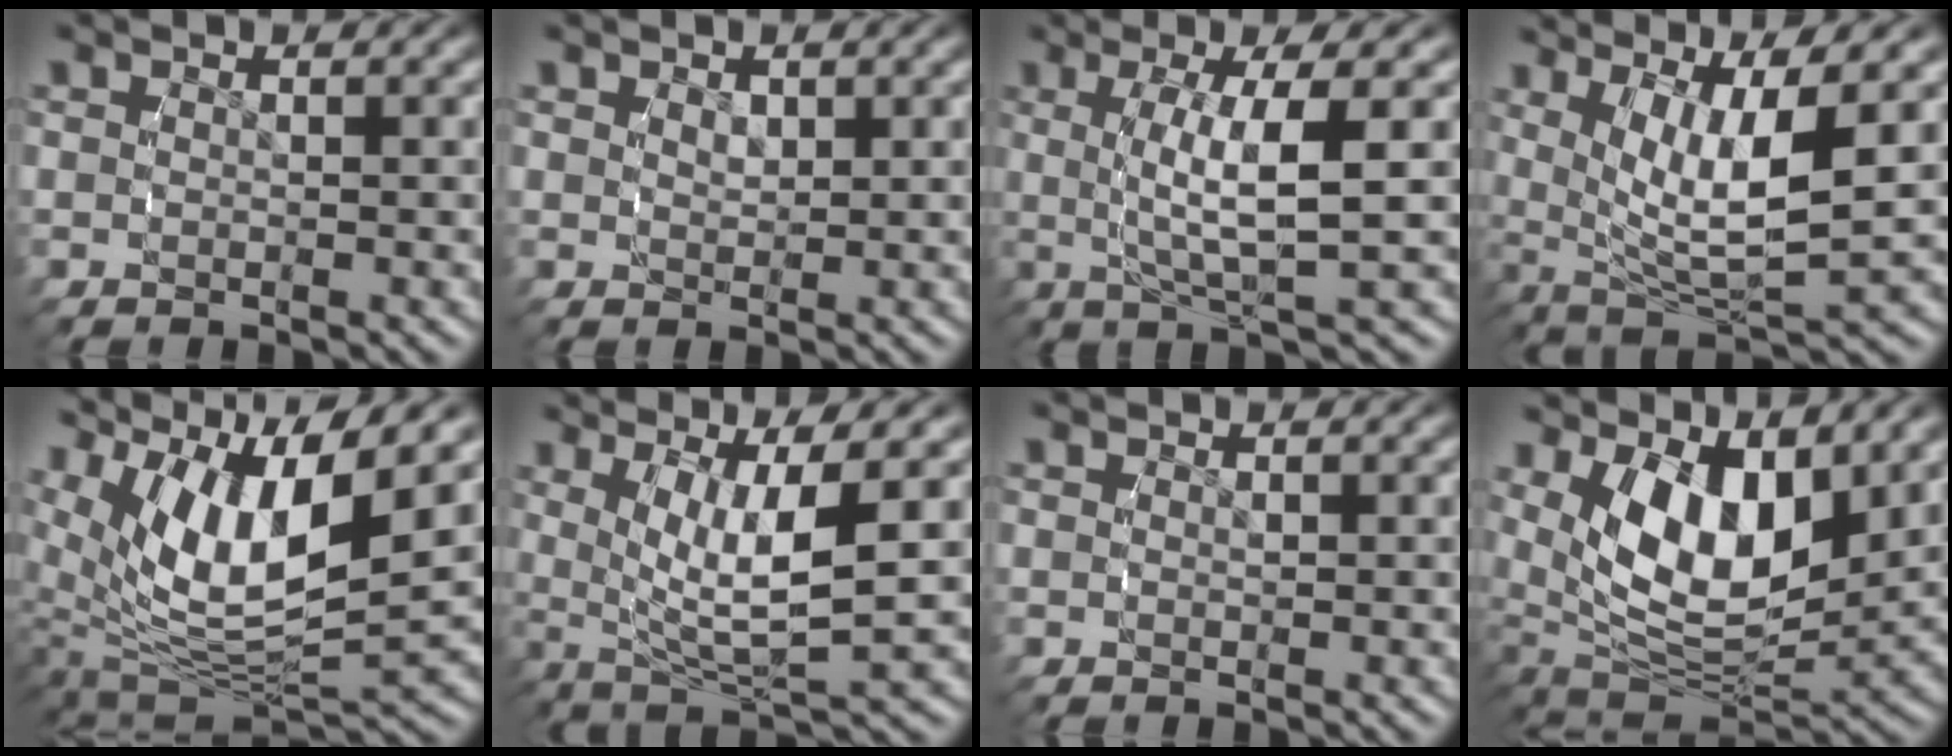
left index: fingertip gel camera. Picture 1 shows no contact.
{"total": 0.7, "force": [0.7, 0.1, 0.2], "torque": [0.003, -0.002, 0.016]}
{"total": 4.9, "force": [0.5, 0.1, 4.9], "torque": [-0.080, 0.010, 0.006]}
{"total": 8.5, "force": [1.2, 4.4, 7.1], "torque": [-0.132, -0.019, 0.028]}
{"total": 13.1, "force": [1.2, 8.3, 10.0], "torque": [-0.186, -0.030, 0.031]}
{"total": 7.5, "force": [1.2, 3.5, 6.5], "torque": [-0.119, -0.010, 0.025]}
{"total": 0.0}
{"total": 10.7, "force": [0.9, 6.9, 8.1], "torque": [-0.152, -0.041, 0.032]}